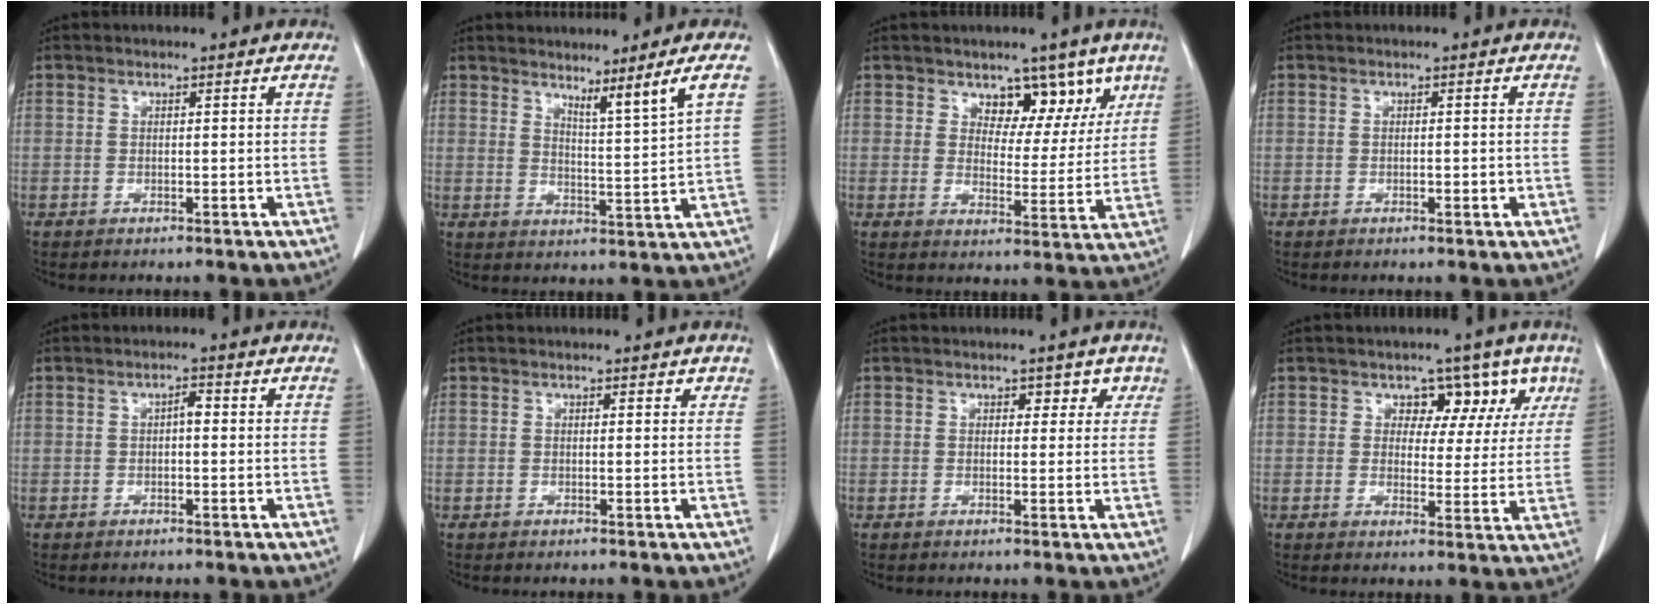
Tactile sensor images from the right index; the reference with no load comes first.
{"total": 4.9, "force": [3.0, -1.8, 3.4], "torque": [-0.058, -0.024, 0.059]}
{"total": 7.4, "force": [4.8, 4.7, 3.2], "torque": [-0.020, 0.000, 0.071]}
{"total": 1.1, "force": [-0.2, 0.4, 1.0], "torque": [-0.018, 0.000, -0.002]}
{"total": 1.5, "force": [0.0, 0.6, 1.4], "torque": [-0.023, 0.005, -0.001]}
{"total": 0.7, "force": [0.4, 0.4, 0.3], "torque": [0.002, 0.000, 0.000]}
{"total": 2.7, "force": [1.4, 1.9, 1.2], "torque": [0.005, 0.005, 0.012]}
{"total": 7.2, "force": [3.8, 5.2, 3.3], "torque": [-0.017, 0.014, 0.041]}